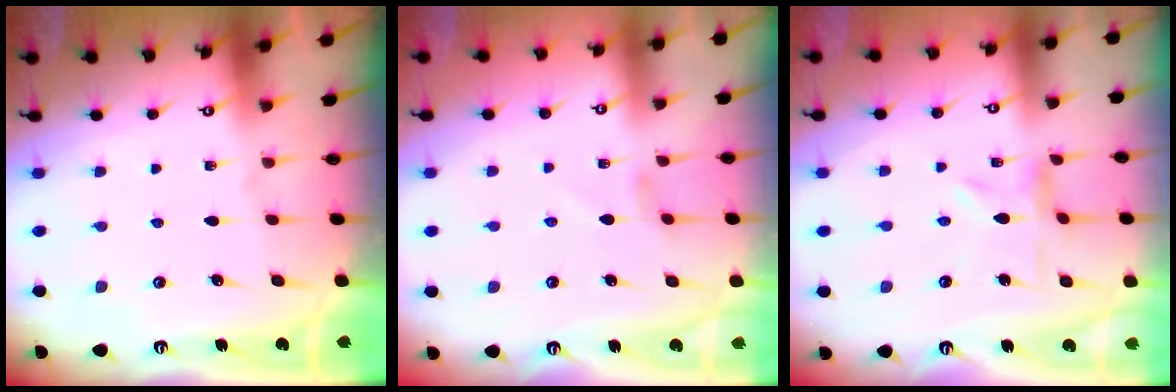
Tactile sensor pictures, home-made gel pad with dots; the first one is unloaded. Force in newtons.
{"total": 1.2, "press": 1.1, "slide": 0.4}
{"total": 1.9, "press": 1.9, "slide": 0.4}